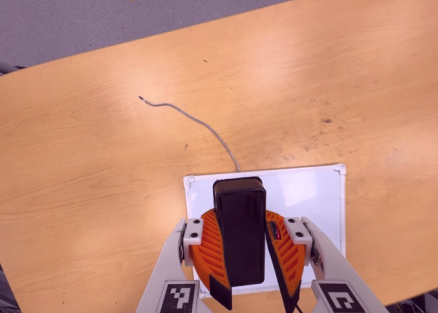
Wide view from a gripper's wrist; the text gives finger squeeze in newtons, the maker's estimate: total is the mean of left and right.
{"total": 11.0, "left": 10.9, "right": 11.2}